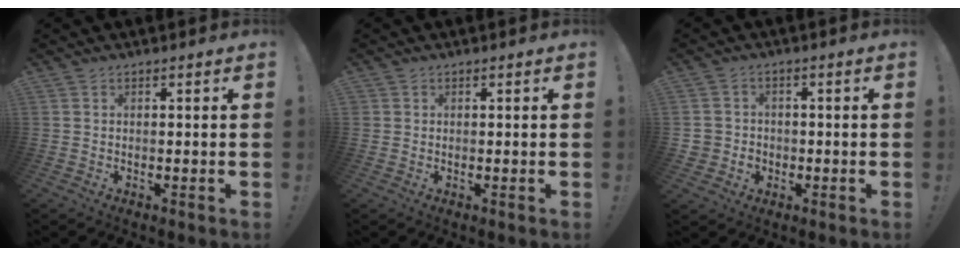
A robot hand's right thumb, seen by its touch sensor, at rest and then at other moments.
{"total": 0.7, "force": [0.2, 0.7, 0.0], "torque": [-0.005, 0.003, 0.006]}
{"total": 4.1, "force": [-0.5, 4.0, 1.1], "torque": [-0.027, 0.005, -0.008]}